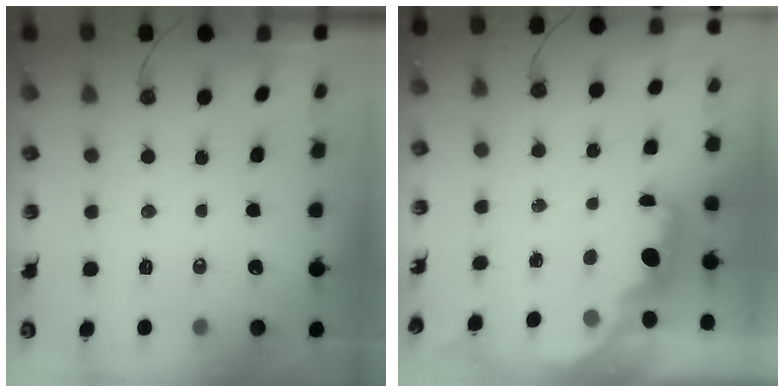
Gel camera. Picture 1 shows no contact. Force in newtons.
{"total": 2.2, "press": 2.1, "slide": 0.7}